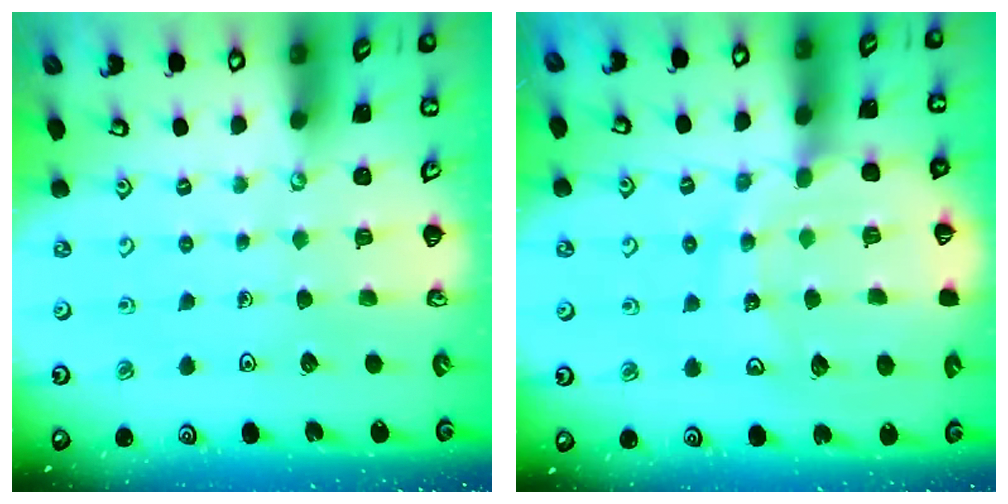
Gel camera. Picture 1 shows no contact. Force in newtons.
{"total": 14.2, "press": 14.1, "slide": 1.7}